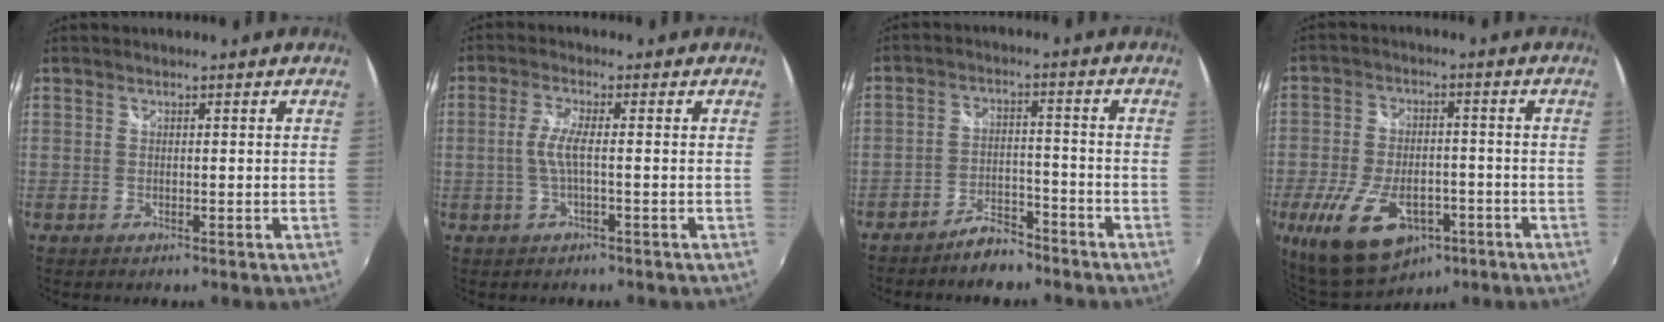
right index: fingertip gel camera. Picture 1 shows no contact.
{"total": 3.9, "force": [-0.8, 0.3, 3.8], "torque": [-0.080, 0.001, -0.014]}
{"total": 6.2, "force": [-5.3, 2.4, 2.2], "torque": [-0.058, 0.013, -0.083]}
{"total": 16.2, "force": [-7.8, 8.9, 11.2], "torque": [-0.243, -0.032, -0.122]}